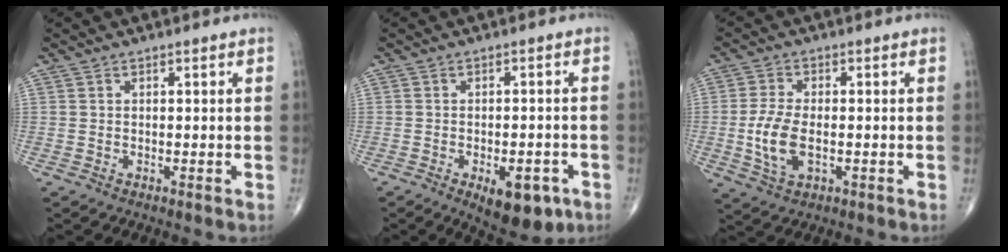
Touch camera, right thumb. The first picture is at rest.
{"total": 9.3, "force": [-4.4, 4.3, 7.0], "torque": [-0.075, 0.009, -0.051]}
{"total": 7.9, "force": [-1.3, 4.1, 6.6], "torque": [-0.142, -0.003, -0.022]}